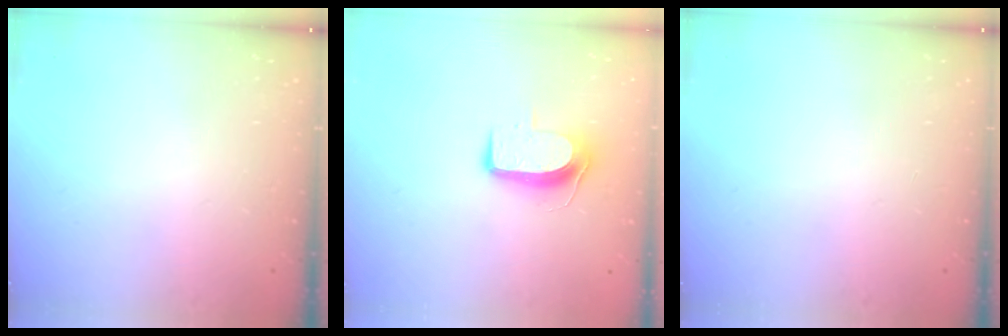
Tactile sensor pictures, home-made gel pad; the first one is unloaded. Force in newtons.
{"total": 9.3, "press": 9.3, "slide": 1.1}
{"total": 0.0}